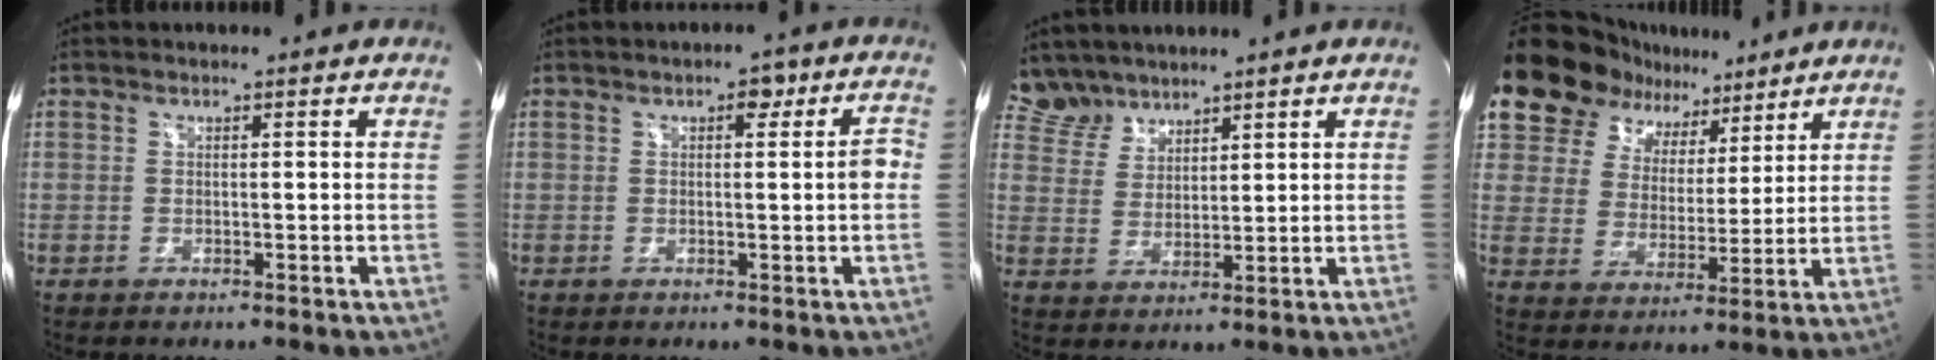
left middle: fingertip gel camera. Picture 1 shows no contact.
{"total": 4.4, "force": [0.7, 1.3, 4.1], "torque": [-0.053, 0.016, 0.007]}
{"total": 5.0, "force": [4.5, 2.1, -0.3], "torque": [0.006, 0.006, 0.101]}
{"total": 15.0, "force": [11.4, 8.7, 4.7], "torque": [-0.074, 0.039, 0.192]}